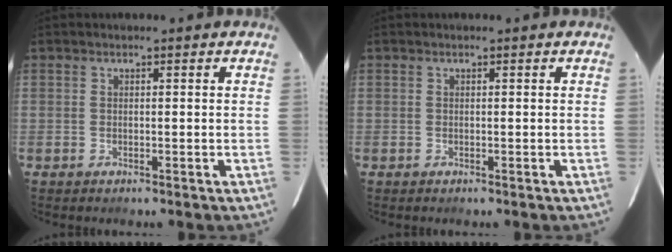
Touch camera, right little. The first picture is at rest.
{"total": 0.0}